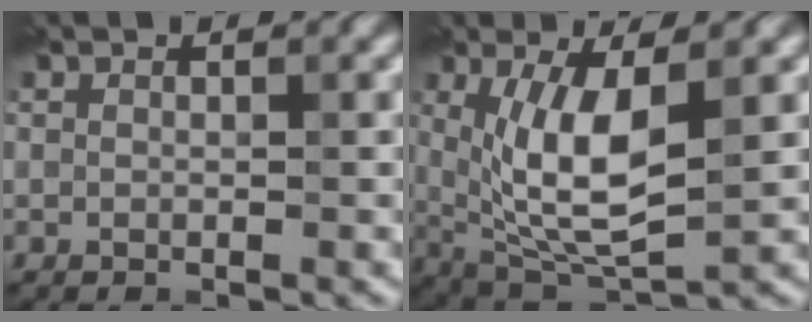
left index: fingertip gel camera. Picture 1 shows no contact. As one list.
[{"total": 7.3, "force": [0.8, 2.8, 6.7], "torque": [-0.136, -0.014, 0.021]}]